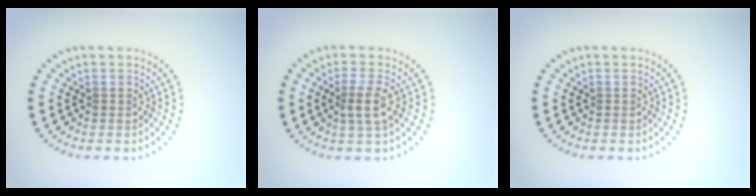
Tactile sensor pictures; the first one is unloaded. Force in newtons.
{"total": 2.5, "press": 2.2, "slide": 1.1}
{"total": 0.0}